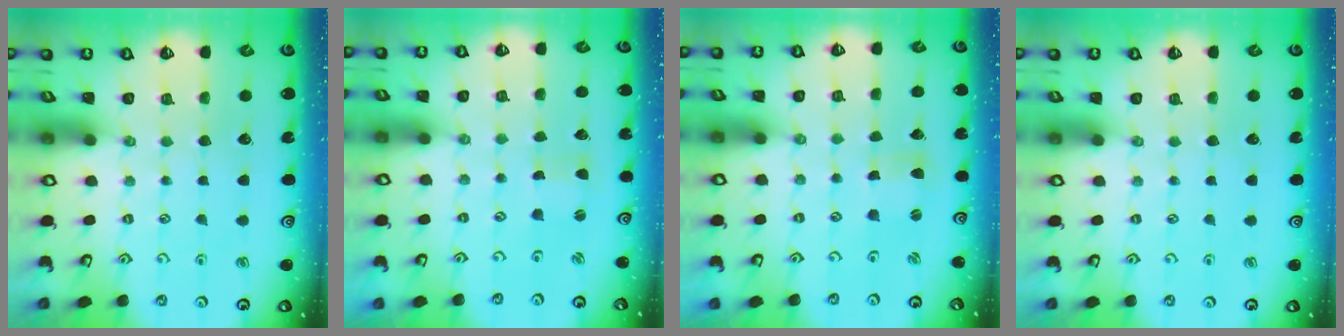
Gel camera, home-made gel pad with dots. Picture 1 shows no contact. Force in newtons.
{"total": 0.9, "press": 0.9, "slide": 0.0}
{"total": 1.2, "press": 1.2, "slide": 0.2}
{"total": 0.0}